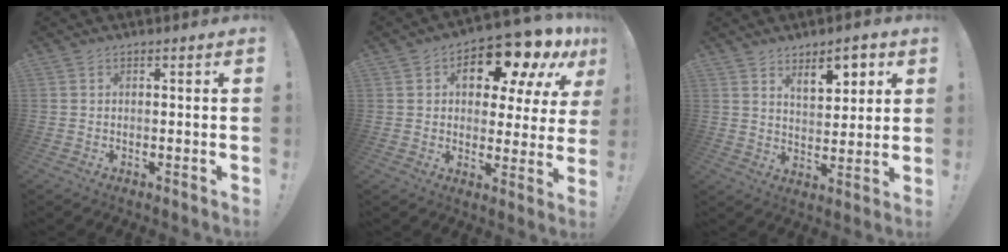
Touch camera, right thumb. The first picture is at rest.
{"total": 14.8, "force": [8.8, 6.6, 9.9], "torque": [-0.145, -0.058, 0.142]}
{"total": 8.6, "force": [5.5, 3.7, 5.4], "torque": [-0.056, -0.036, 0.093]}